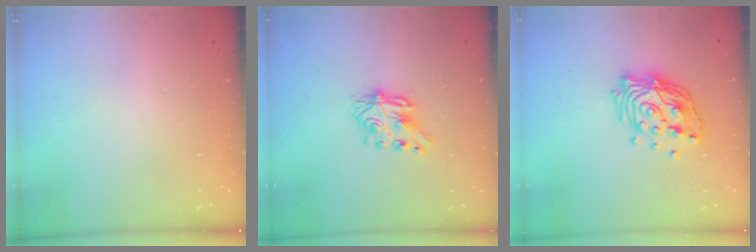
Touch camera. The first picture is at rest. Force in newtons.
{"total": 6.9, "press": 6.9, "slide": 0.3}
{"total": 15.2, "press": 15.1, "slide": 1.5}